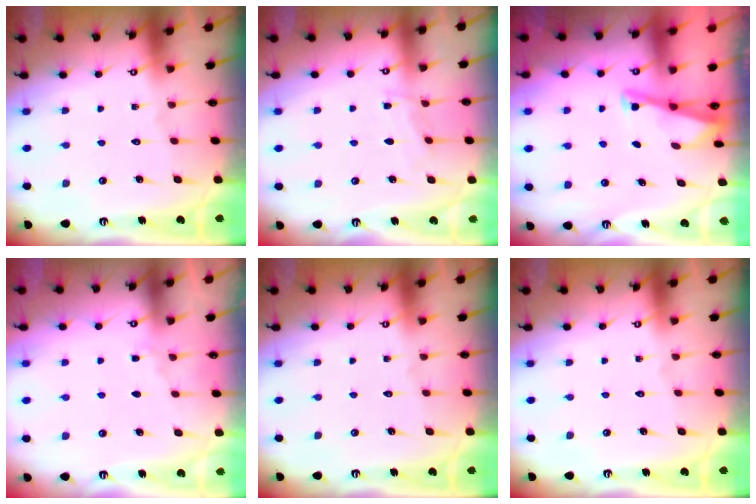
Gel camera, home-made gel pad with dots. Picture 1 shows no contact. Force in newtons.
{"total": 4.0, "press": 4.0, "slide": 0.4}
{"total": 2.9, "press": 2.9, "slide": 0.3}
{"total": 4.0, "press": 4.0, "slide": 0.5}
{"total": 0.0}
{"total": 0.0}